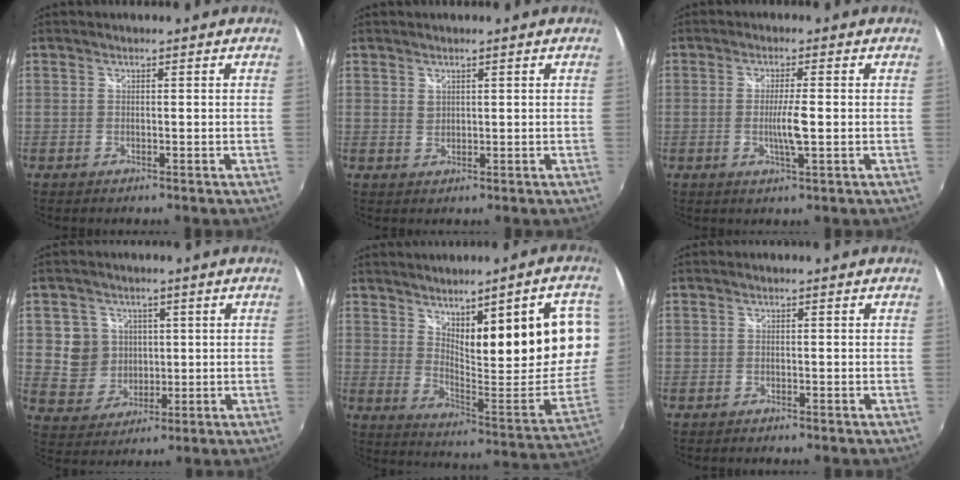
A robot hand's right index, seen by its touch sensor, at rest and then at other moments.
{"total": 1.3, "force": [0.9, 0.9, 0.3], "torque": [-0.002, -0.001, 0.018]}
{"total": 4.5, "force": [-0.7, 0.3, 4.4], "torque": [-0.079, -0.008, -0.012]}
{"total": 7.6, "force": [1.5, 7.3, 1.9], "torque": [-0.050, 0.012, 0.039]}
{"total": 23.6, "force": [7.9, 5.4, 21.5], "torque": [-0.269, -0.003, 0.148]}
{"total": 1.7, "force": [-0.2, -1.6, -0.6], "torque": [0.014, -0.009, -0.002]}